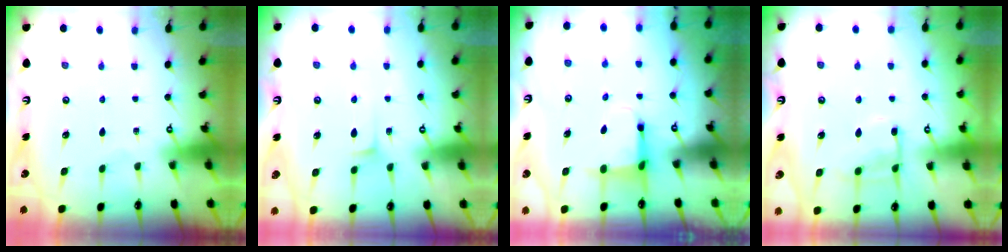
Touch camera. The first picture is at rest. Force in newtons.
{"total": 4.5, "press": 4.5, "slide": 0.6}
{"total": 3.8, "press": 3.6, "slide": 1.2}
{"total": 8.8, "press": 8.7, "slide": 0.7}